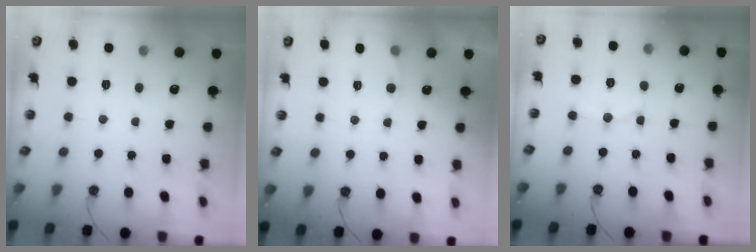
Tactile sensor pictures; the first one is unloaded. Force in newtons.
{"total": 4.3, "press": 4.2, "slide": 0.4}
{"total": 8.0, "press": 8.0, "slide": 0.6}